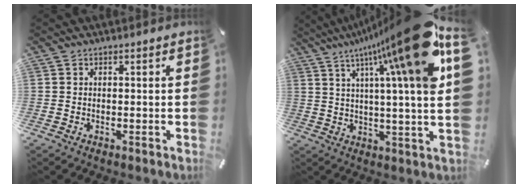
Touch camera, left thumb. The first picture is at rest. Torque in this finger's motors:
{"motor_torque": [2.54, 2.47, 2.51, -0.26, 0.90]}